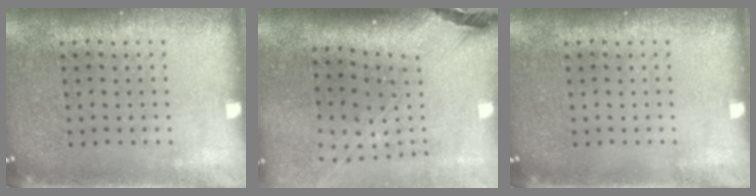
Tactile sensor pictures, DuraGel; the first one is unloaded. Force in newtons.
{"total": 2.6, "press": 1.9, "slide": 1.8}
{"total": 0.0}